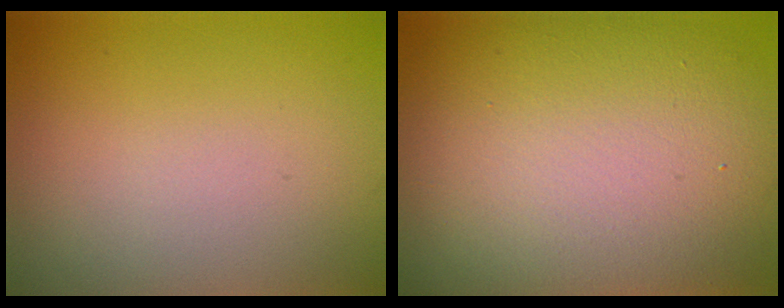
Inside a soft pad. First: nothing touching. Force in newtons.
{"total": 13.3, "press": 13.2, "slide": 0.8}